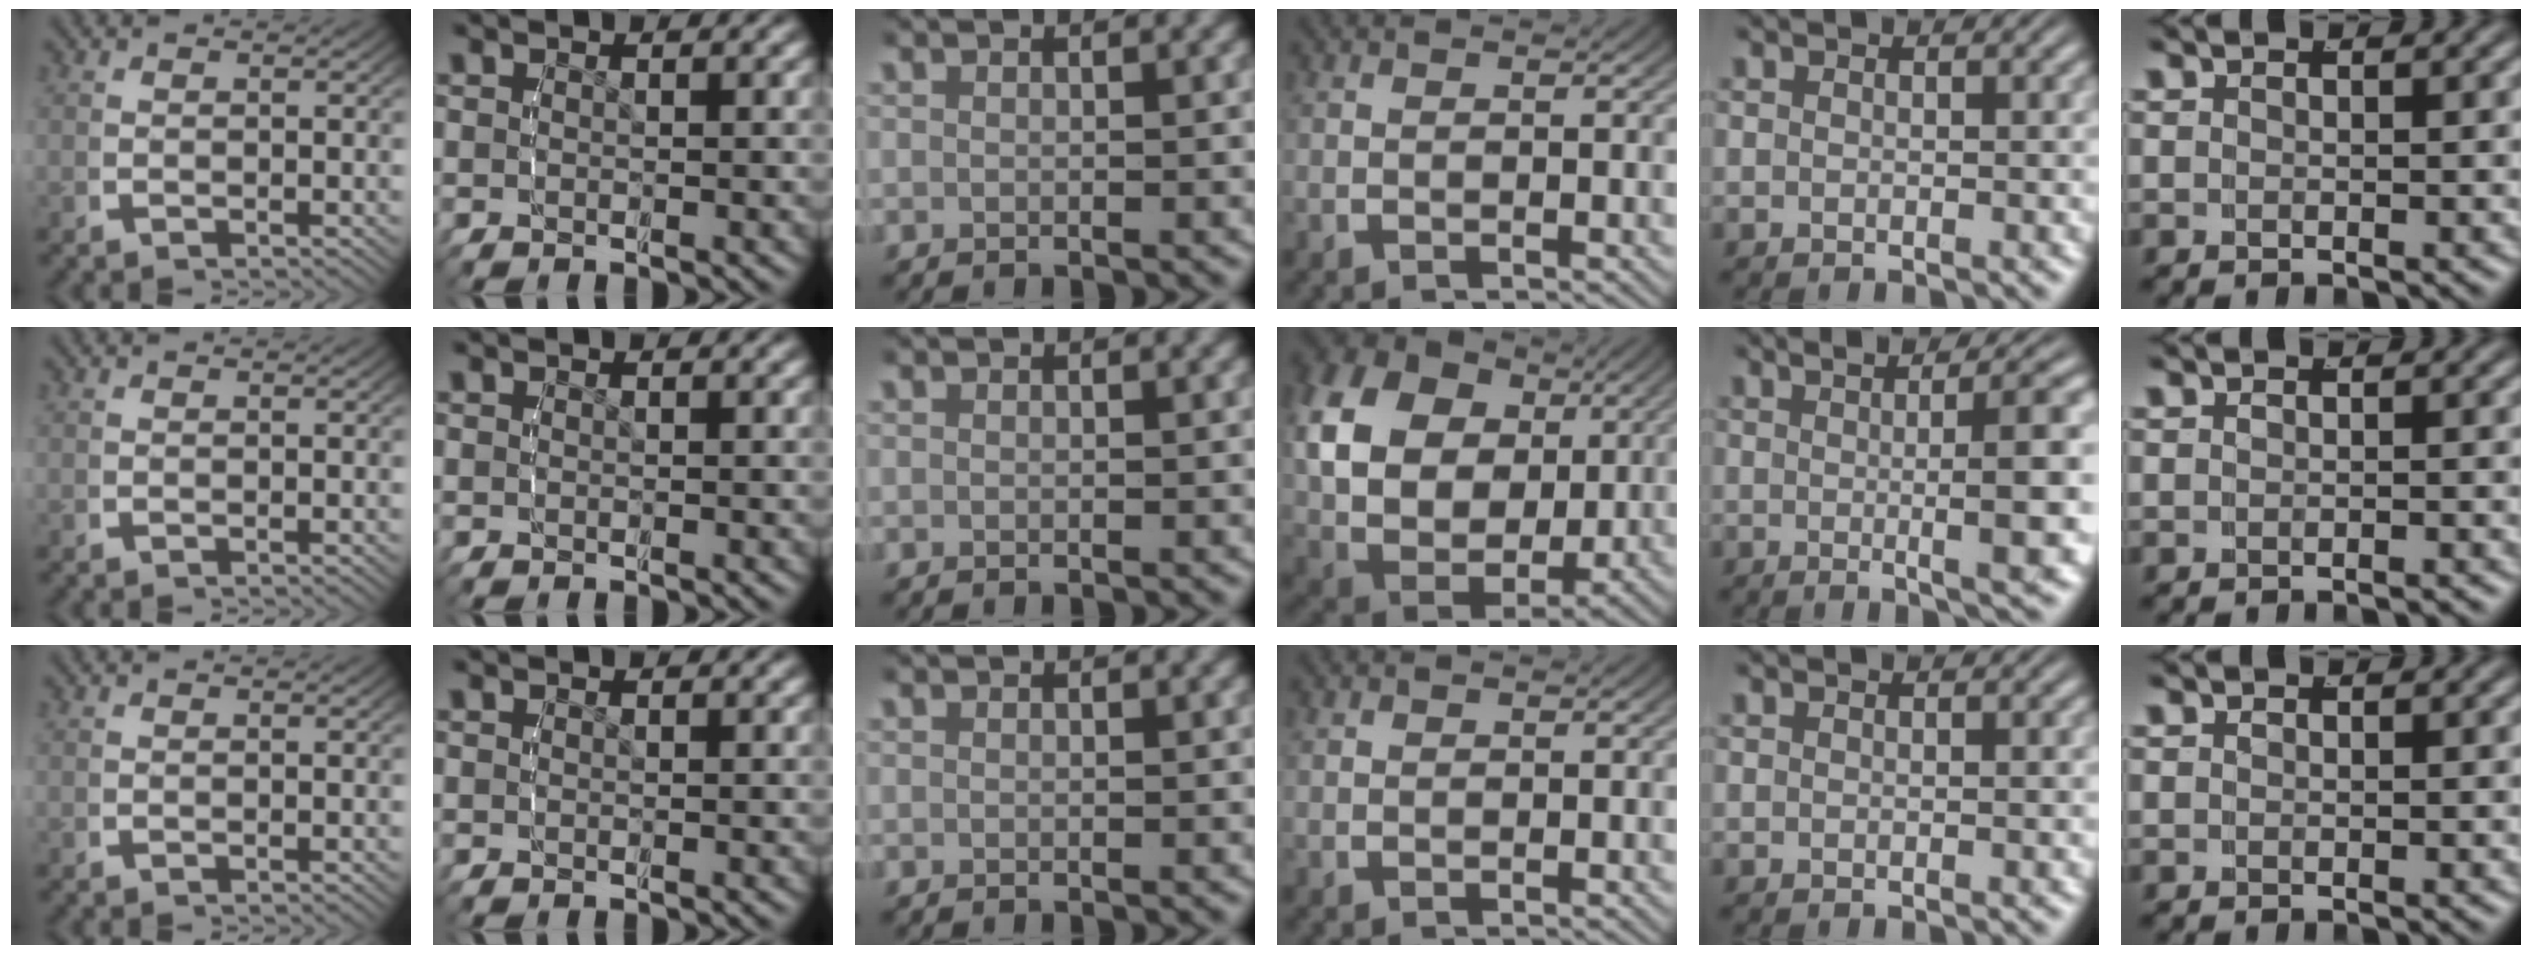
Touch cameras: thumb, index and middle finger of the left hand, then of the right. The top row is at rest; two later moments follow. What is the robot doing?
{"motion": "lift_and_place", "object": "cloth"}